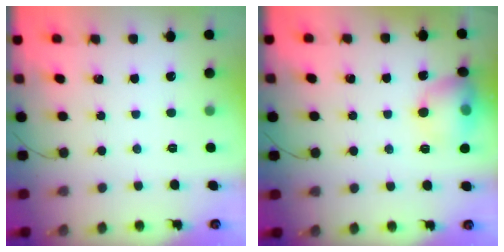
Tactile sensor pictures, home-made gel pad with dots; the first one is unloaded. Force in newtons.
{"total": 12.3, "press": 12.1, "slide": 2.0}